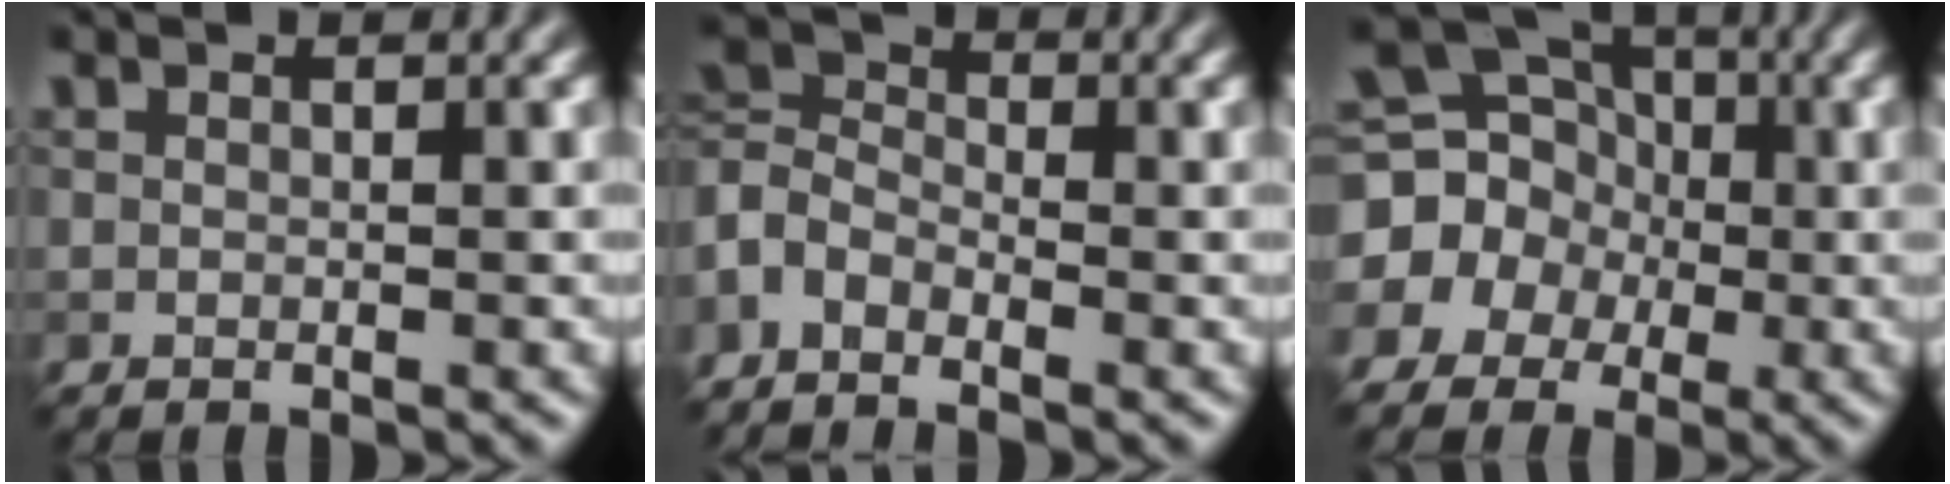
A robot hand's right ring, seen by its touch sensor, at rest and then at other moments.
{"total": 3.6, "force": [-1.9, 2.3, 2.0], "torque": [-0.041, 0.005, -0.055]}
{"total": 10.5, "force": [-0.6, 9.8, 3.7], "torque": [-0.098, 0.024, -0.045]}